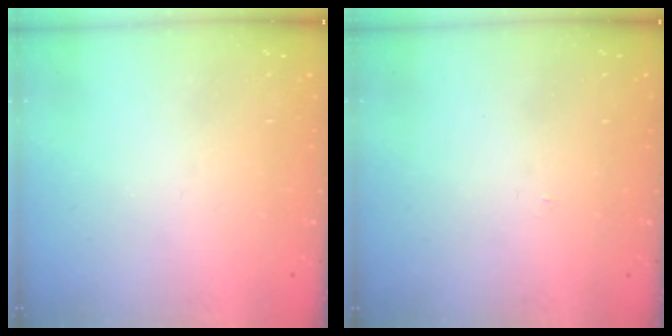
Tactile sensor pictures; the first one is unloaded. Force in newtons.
{"total": 2.2, "press": 2.2, "slide": 0.3}